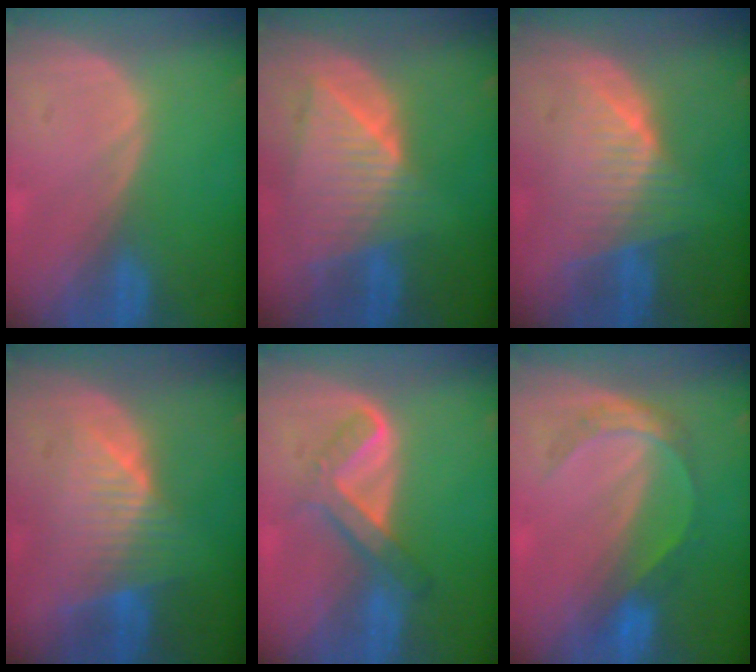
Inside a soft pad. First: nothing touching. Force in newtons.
{"total": 9.0, "press": 7.9, "slide": 4.3}
{"total": 7.7, "press": 6.9, "slide": 3.5}
{"total": 8.1, "press": 7.0, "slide": 4.1}
{"total": 5.6, "press": 5.1, "slide": 2.2}
{"total": 4.8, "press": 4.7, "slide": 1.0}